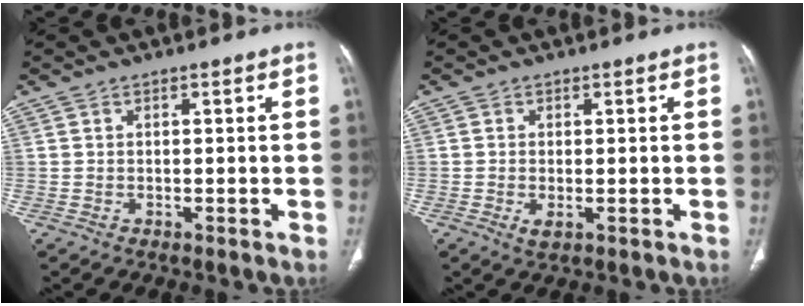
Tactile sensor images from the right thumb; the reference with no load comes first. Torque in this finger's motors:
{"motor_torque": [-0.11, 0.08, -0.37, 0.04, 0.08]}